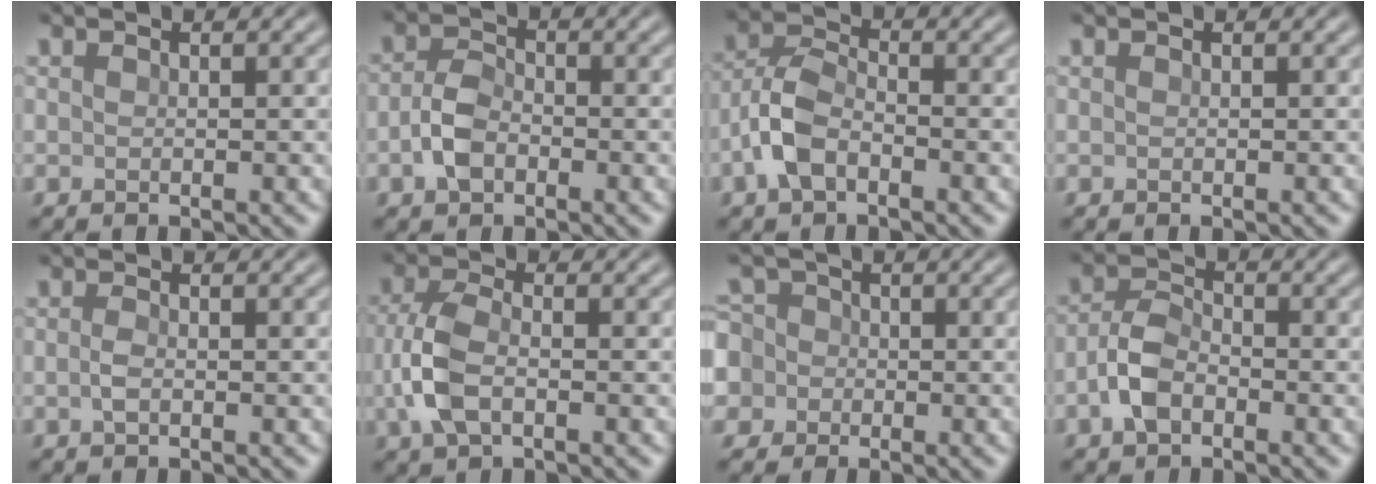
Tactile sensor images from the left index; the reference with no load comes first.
{"total": 3.1, "force": [-1.1, 2.0, 2.0], "torque": [-0.041, 0.004, -0.028]}
{"total": 4.0, "force": [-1.9, 2.2, 2.8], "torque": [-0.059, 0.008, -0.048]}
{"total": 0.0}
{"total": 1.1, "force": [-0.3, 0.5, 0.9], "torque": [-0.023, -0.002, -0.008]}
{"total": 4.6, "force": [-1.0, 2.6, 3.7], "torque": [-0.094, -0.002, -0.025]}
{"total": 7.3, "force": [-1.7, 6.7, 2.6], "torque": [-0.069, 0.016, -0.069]}
{"total": 3.5, "force": [-1.6, 2.1, 2.3], "torque": [-0.046, 0.007, -0.040]}